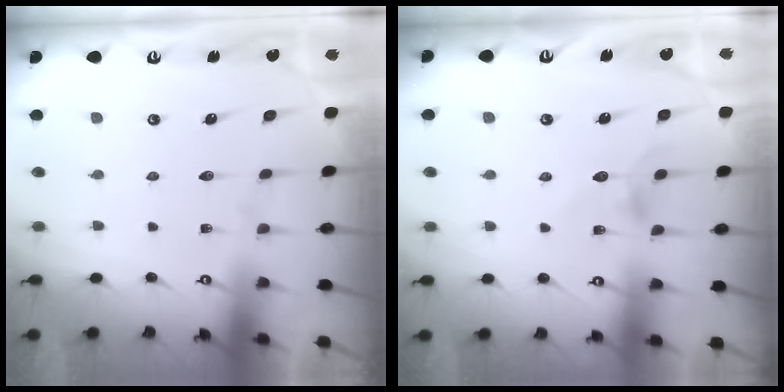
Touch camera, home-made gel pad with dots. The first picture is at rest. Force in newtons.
{"total": 4.8, "press": 4.8, "slide": 0.6}